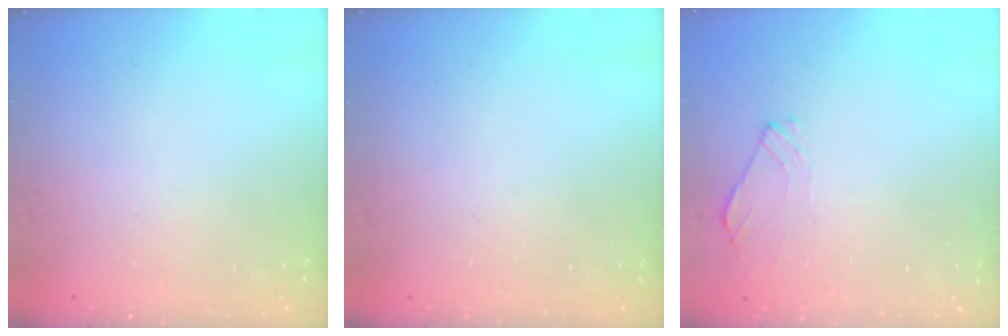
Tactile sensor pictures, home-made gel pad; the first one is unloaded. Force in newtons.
{"total": 0.0}
{"total": 2.5, "press": 2.4, "slide": 0.7}